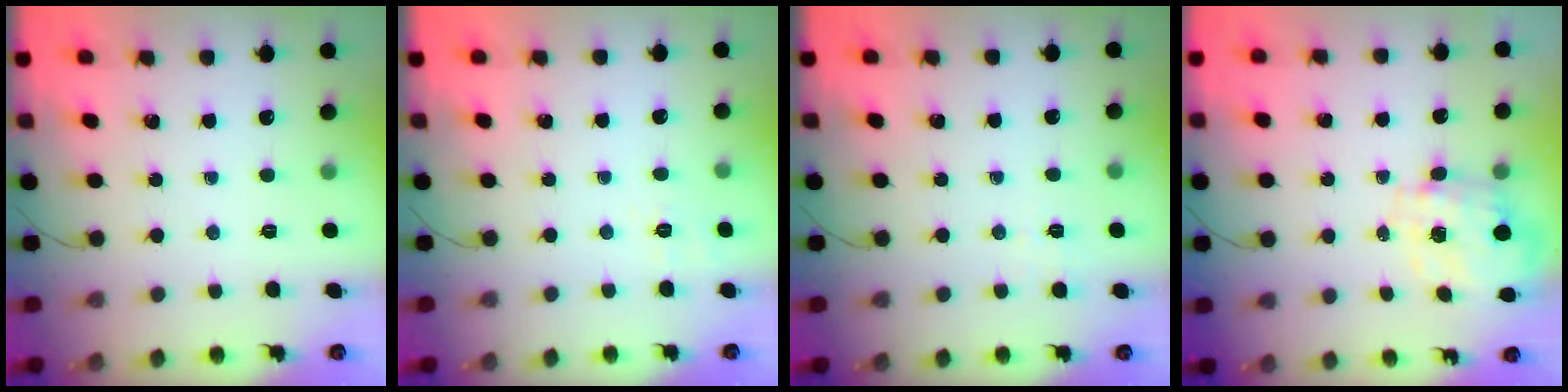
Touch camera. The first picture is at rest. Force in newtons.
{"total": 2.0, "press": 0.4, "slide": 1.9}
{"total": 2.1, "press": 1.2, "slide": 1.7}
{"total": 2.8, "press": 2.6, "slide": 1.2}